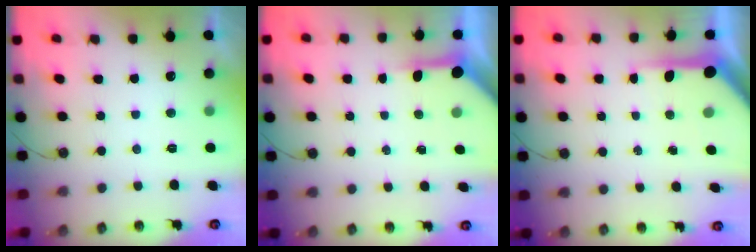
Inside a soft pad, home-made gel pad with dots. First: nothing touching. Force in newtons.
{"total": 4.4, "press": 4.4, "slide": 0.5}
{"total": 8.3, "press": 8.2, "slide": 1.0}